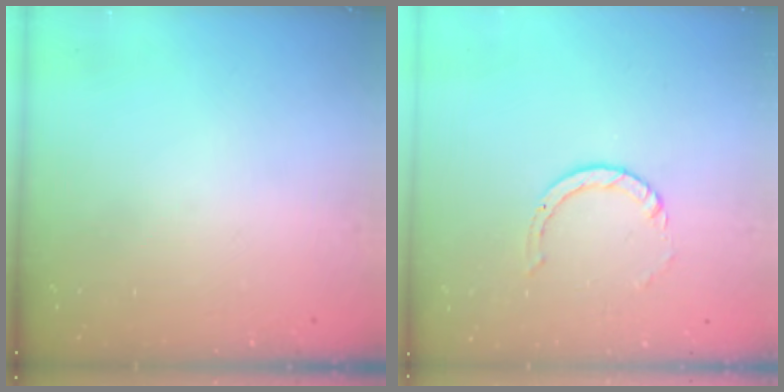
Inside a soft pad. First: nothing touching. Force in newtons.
{"total": 3.8, "press": 3.7, "slide": 0.3}